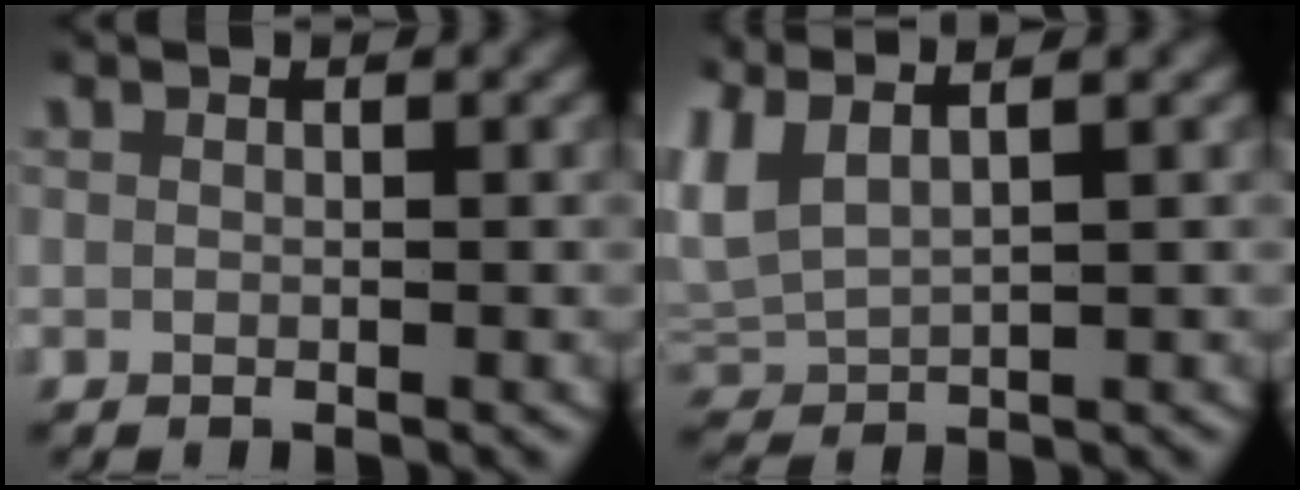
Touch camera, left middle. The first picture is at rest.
{"total": 6.7, "force": [2.1, 5.0, 3.9], "torque": [-0.129, -0.004, 0.038]}